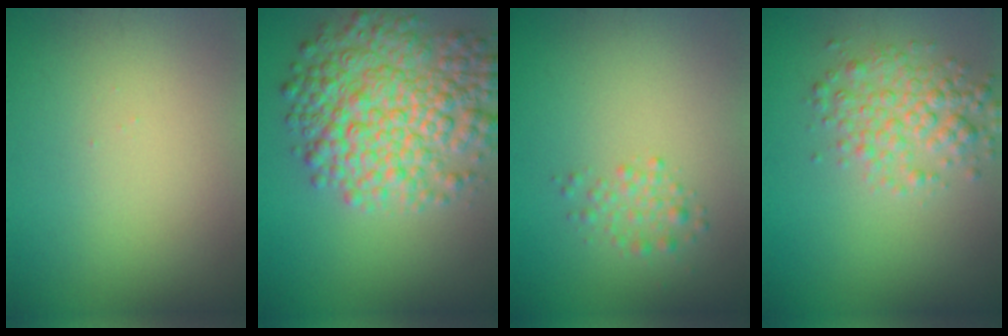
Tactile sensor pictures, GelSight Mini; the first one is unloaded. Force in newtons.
{"total": 8.5, "press": 8.5, "slide": 0.3}
{"total": 1.6, "press": 1.6, "slide": 0.1}
{"total": 3.5, "press": 3.5, "slide": 0.1}